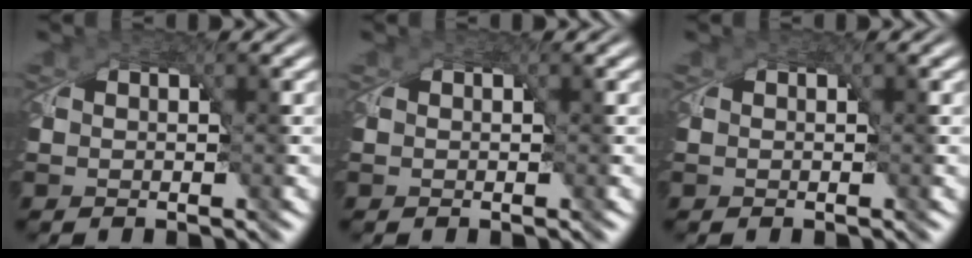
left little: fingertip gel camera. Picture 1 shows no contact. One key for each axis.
{"total": 0.0}
{"total": 0.0}